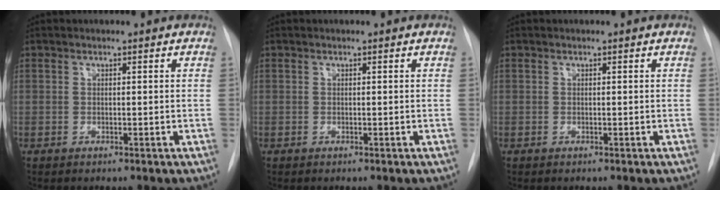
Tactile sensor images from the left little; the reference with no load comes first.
{"total": 0.0}
{"total": 0.0}